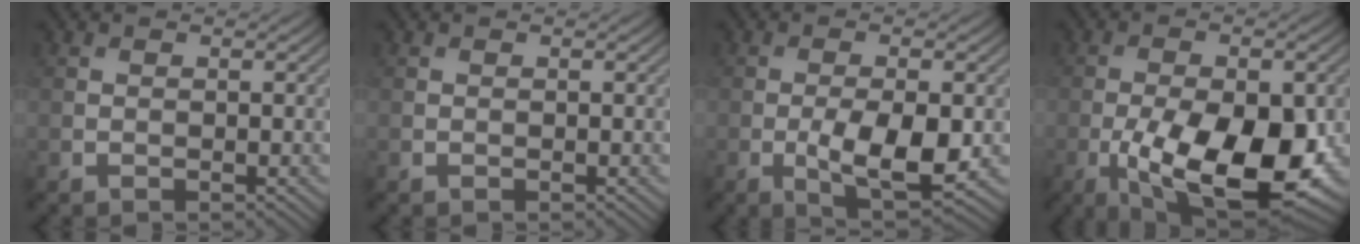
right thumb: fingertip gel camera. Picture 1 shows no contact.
{"total": 0.0}
{"total": 7.1, "force": [-1.5, 2.5, 6.5], "torque": [-0.118, -0.013, -0.019]}
{"total": 15.3, "force": [-4.8, 6.7, 12.9], "torque": [-0.218, -0.030, -0.069]}